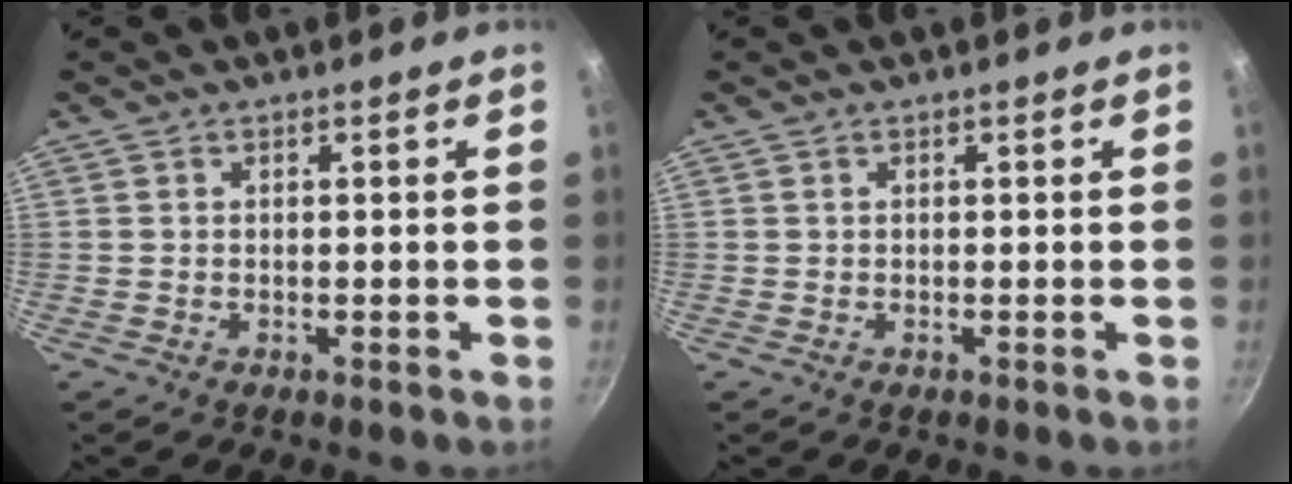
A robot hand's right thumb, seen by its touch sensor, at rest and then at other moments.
{"total": 0.0}